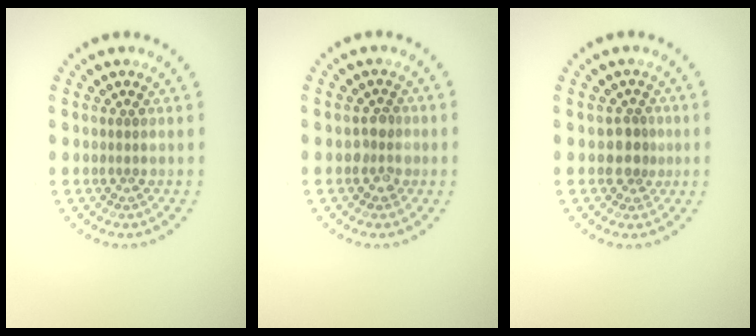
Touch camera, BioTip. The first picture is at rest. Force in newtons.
{"total": 1.7, "press": 1.7, "slide": 0.4}
{"total": 2.1, "press": 1.7, "slide": 1.2}